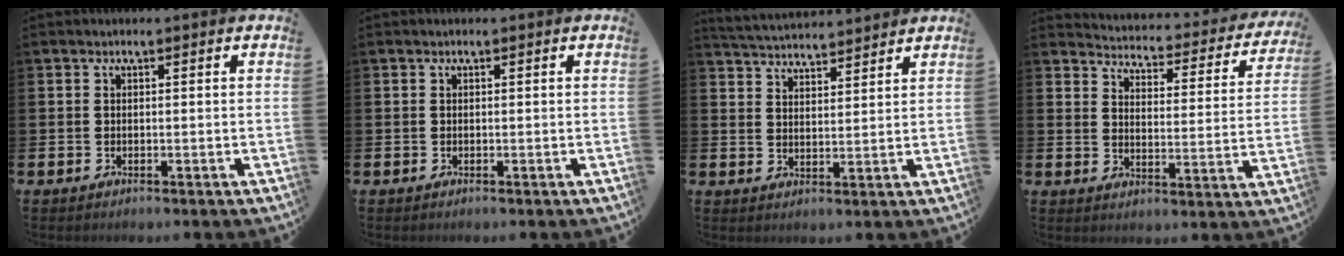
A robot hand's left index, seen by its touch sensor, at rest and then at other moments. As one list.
[{"total": 0.0}, {"total": 4.5, "force": [4.5, 0.1, -0.2], "torque": [-0.015, -0.028, 0.082]}, {"total": 3.6, "force": [3.4, 0.9, 0.7], "torque": [-0.030, -0.039, 0.048]}]